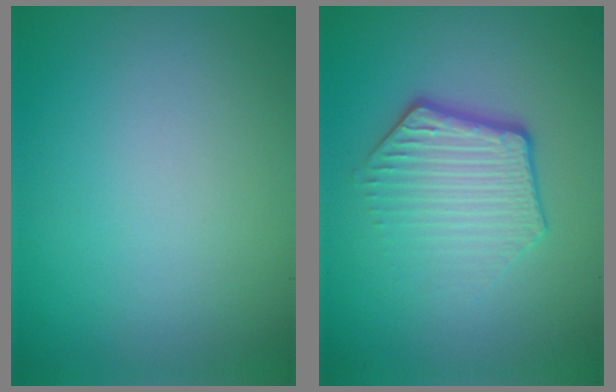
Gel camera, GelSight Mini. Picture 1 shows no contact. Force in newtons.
{"total": 4.1, "press": 3.0, "slide": 2.8}